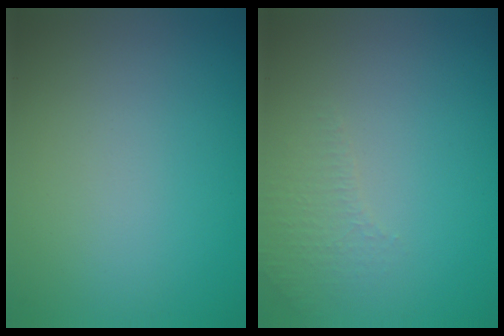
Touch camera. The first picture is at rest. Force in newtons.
{"total": 1.6, "press": 1.6, "slide": 0.4}